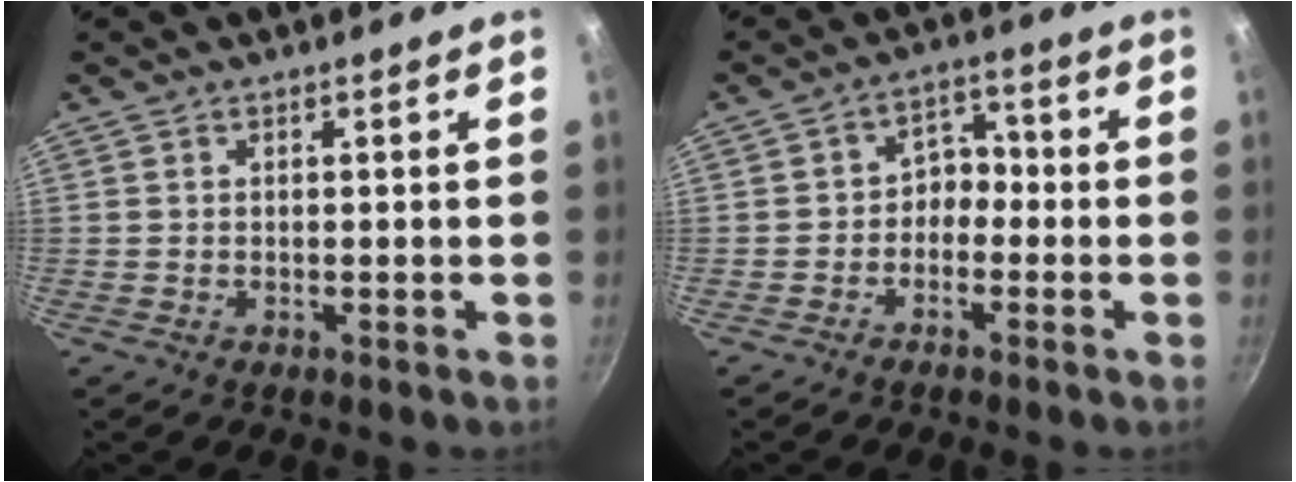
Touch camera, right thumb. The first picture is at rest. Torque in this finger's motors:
{"motor_torque": [-0.08, -0.25, -0.26, 0.13, -0.05]}